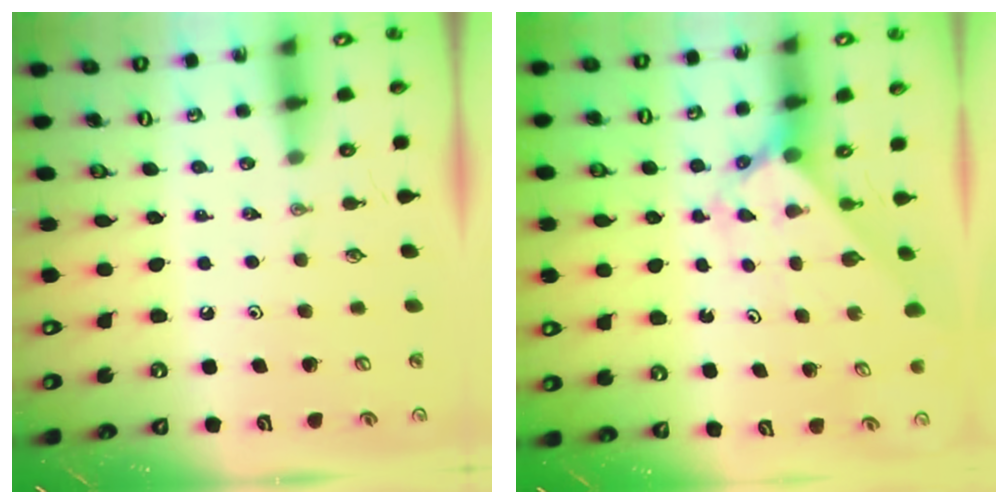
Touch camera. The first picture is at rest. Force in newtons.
{"total": 2.2, "press": 2.2, "slide": 0.2}